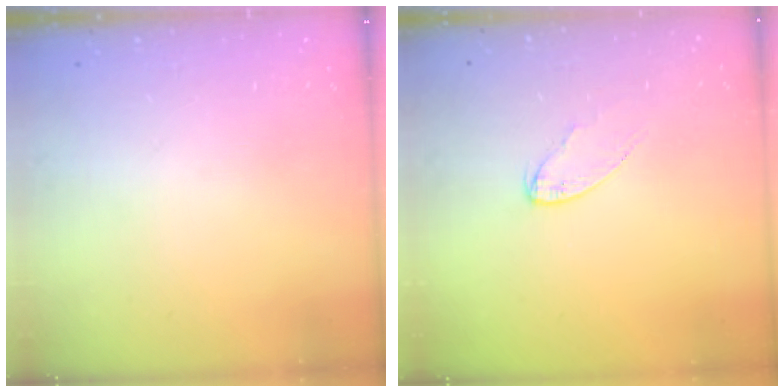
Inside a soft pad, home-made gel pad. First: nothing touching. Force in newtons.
{"total": 4.0, "press": 3.9, "slide": 0.4}